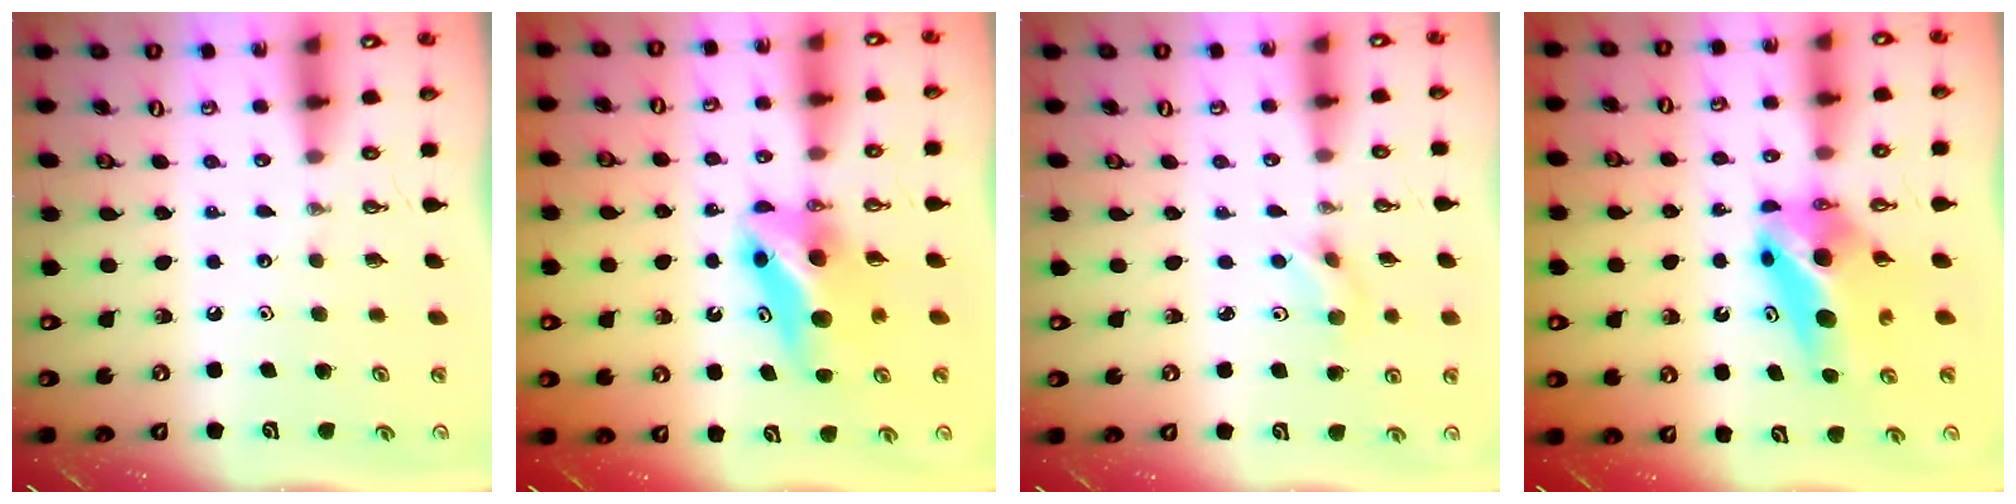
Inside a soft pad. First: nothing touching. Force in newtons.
{"total": 7.8, "press": 7.7, "slide": 0.6}
{"total": 3.7, "press": 3.6, "slide": 0.9}
{"total": 8.0, "press": 6.1, "slide": 5.2}